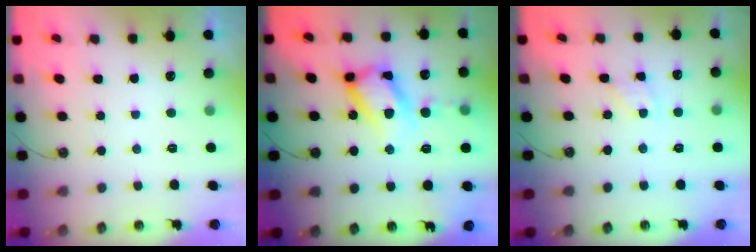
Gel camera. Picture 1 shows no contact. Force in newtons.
{"total": 19.6, "press": 19.5, "slide": 1.7}
{"total": 2.6, "press": 2.6, "slide": 0.4}